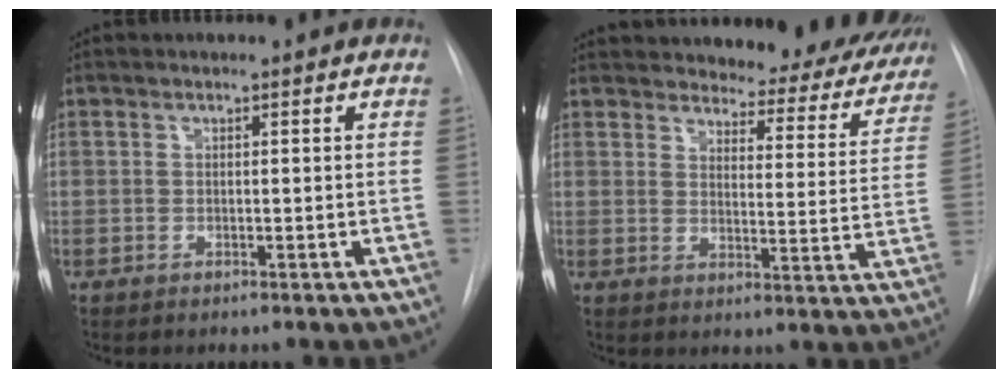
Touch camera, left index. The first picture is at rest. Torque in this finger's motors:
{"motor_torque": [0.40, -0.77, 0.37, 0.12]}